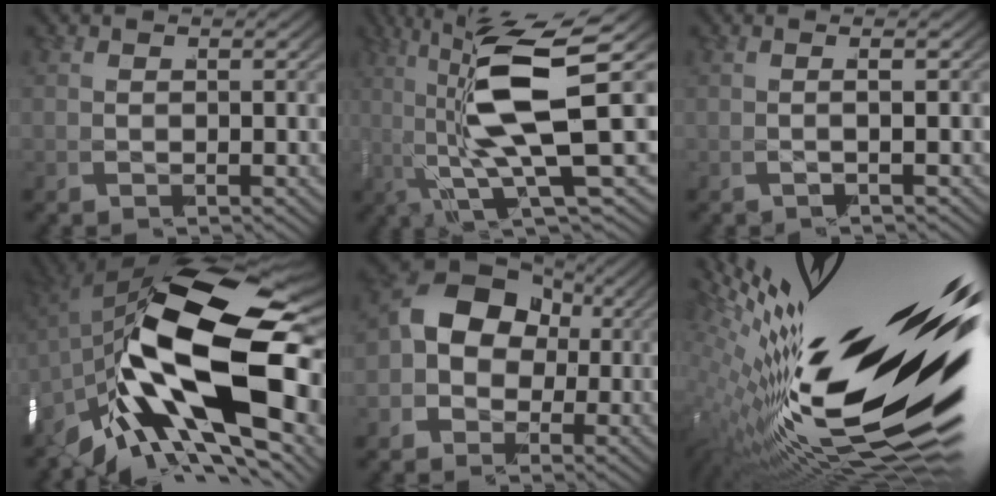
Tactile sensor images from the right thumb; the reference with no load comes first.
{"total": 10.2, "force": [0.8, 3.4, 9.6], "torque": [-0.183, -0.002, 0.013]}
{"total": 1.6, "force": [0.2, 0.0, 1.6], "torque": [-0.018, 0.016, -0.007]}
{"total": 23.0, "force": [-0.1, 12.0, 19.7], "torque": [-0.326, -0.018, -0.003]}
{"total": 7.2, "force": [0.4, 6.2, 3.6], "torque": [-0.087, -0.002, -0.003]}
{"total": 21.8, "force": [-1.6, 11.4, 18.6], "torque": [-0.285, -0.036, 0.001]}